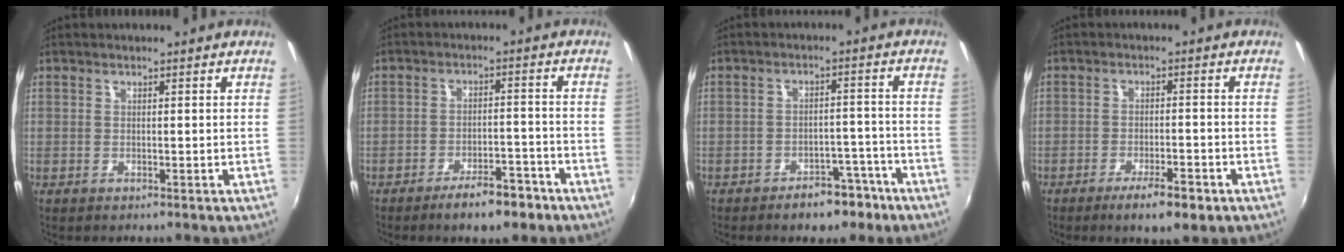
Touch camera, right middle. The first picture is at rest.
{"total": 7.3, "force": [-5.3, 2.3, 4.5], "torque": [-0.082, 0.006, -0.072]}
{"total": 7.0, "force": [-5.3, 3.6, 3.0], "torque": [-0.056, 0.024, -0.057]}
{"total": 6.4, "force": [-4.1, 1.3, 4.8], "torque": [-0.095, -0.011, -0.061]}